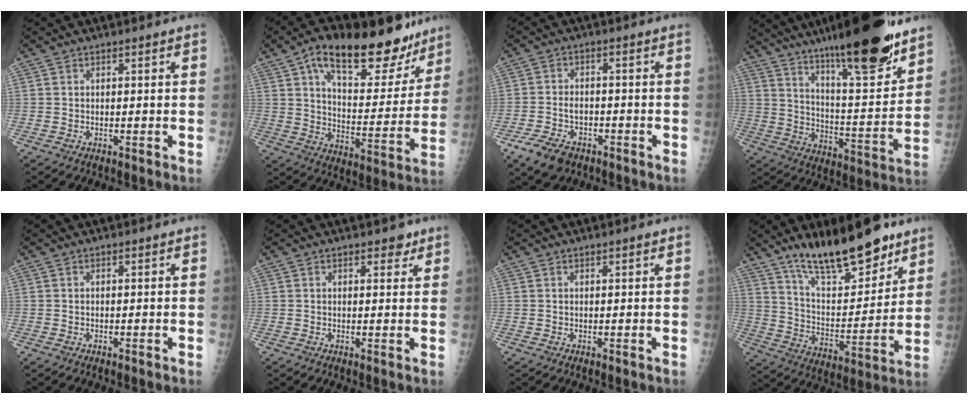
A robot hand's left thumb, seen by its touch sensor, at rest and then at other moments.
{"total": 24.1, "force": [16.0, 10.4, 14.8], "torque": [-0.175, -0.047, 0.245]}
{"total": 7.3, "force": [-4.5, 4.4, 3.7], "torque": [-0.071, 0.017, -0.075]}
{"total": 23.9, "force": [17.0, 4.1, 16.3], "torque": [-0.231, -0.079, 0.276]}
{"total": 0.0}
{"total": 2.5, "force": [1.8, 1.3, 1.3], "torque": [-0.002, -0.008, 0.021]}
{"total": 0.7, "force": [0.5, 0.0, 0.5], "torque": [-0.008, -0.002, 0.009]}
{"total": 20.3, "force": [14.6, 6.3, 12.5], "torque": [-0.161, -0.086, 0.248]}